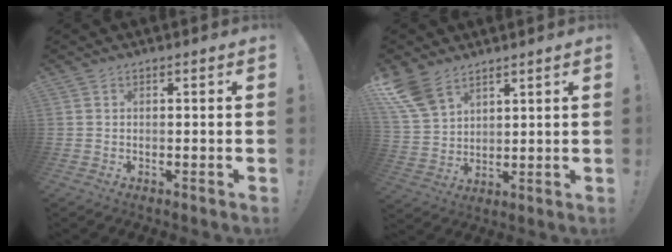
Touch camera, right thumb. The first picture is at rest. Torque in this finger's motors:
{"motor_torque": [0.29, 0.46, 0.89, 0.76, 0.28]}